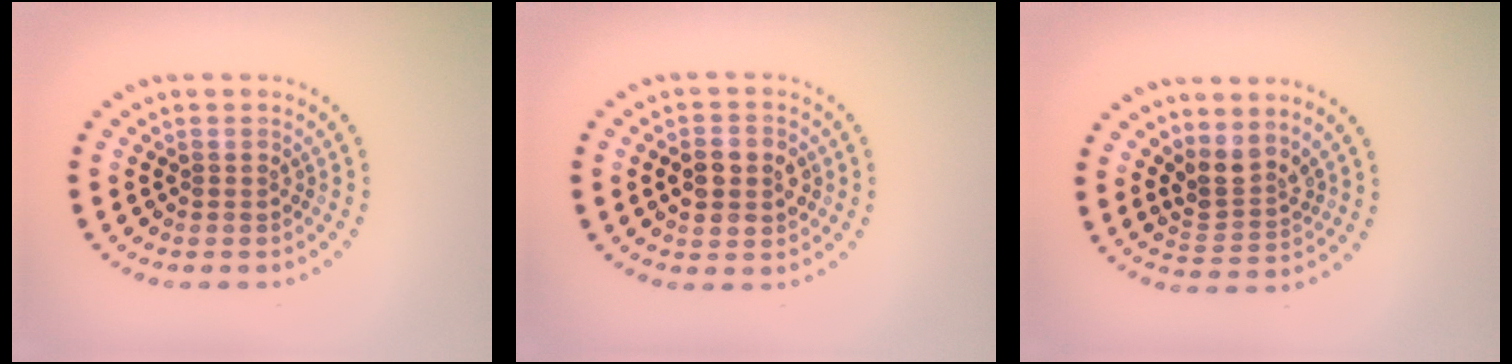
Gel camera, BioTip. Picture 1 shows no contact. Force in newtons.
{"total": 3.7, "press": 3.7, "slide": 0.1}
{"total": 2.8, "press": 2.1, "slide": 1.9}